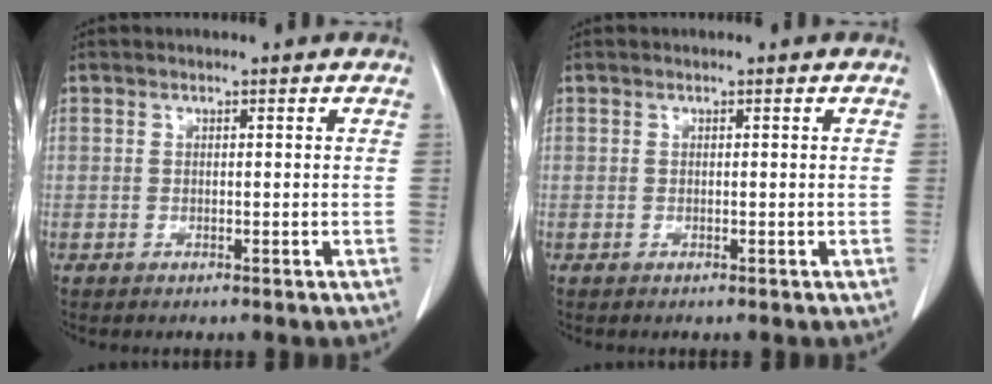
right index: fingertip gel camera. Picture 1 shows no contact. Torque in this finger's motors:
{"motor_torque": [0.00, 0.00, 0.00, 0.00]}